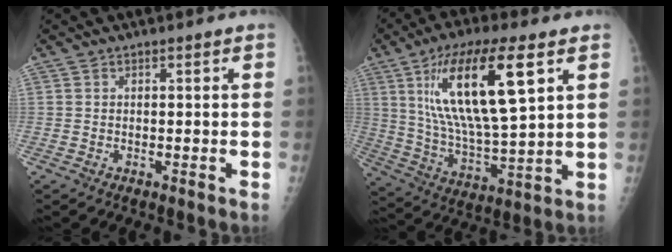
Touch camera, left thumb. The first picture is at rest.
{"total": 21.5, "force": [8.1, 6.4, 18.9], "torque": [-0.339, -0.025, 0.148]}